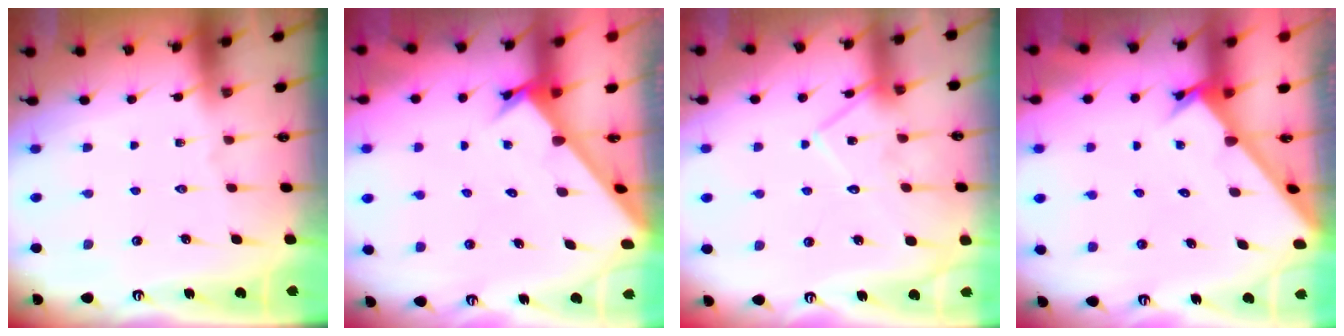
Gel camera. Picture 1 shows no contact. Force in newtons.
{"total": 2.7, "press": 2.7, "slide": 0.3}
{"total": 13.3, "press": 13.3, "slide": 0.8}
{"total": 2.2, "press": 2.2, "slide": 0.1}